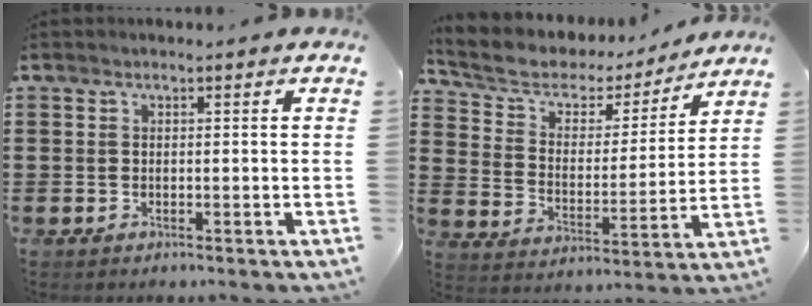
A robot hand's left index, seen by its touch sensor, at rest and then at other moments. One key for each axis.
{"total": 5.5, "fx": 4.3, "fy": 2.8, "fz": 1.8, "tx": -0.064, "ty": -0.023, "tz": 0.070}